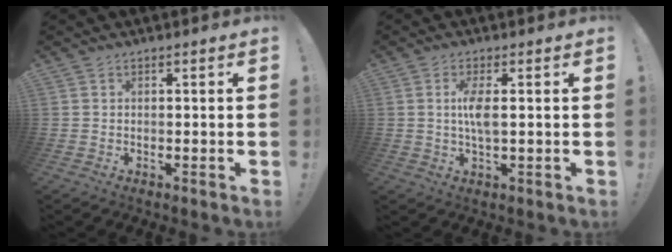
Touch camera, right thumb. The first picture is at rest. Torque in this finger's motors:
{"motor_torque": [2.47, 2.54, 0.80, -0.05, 0.01]}